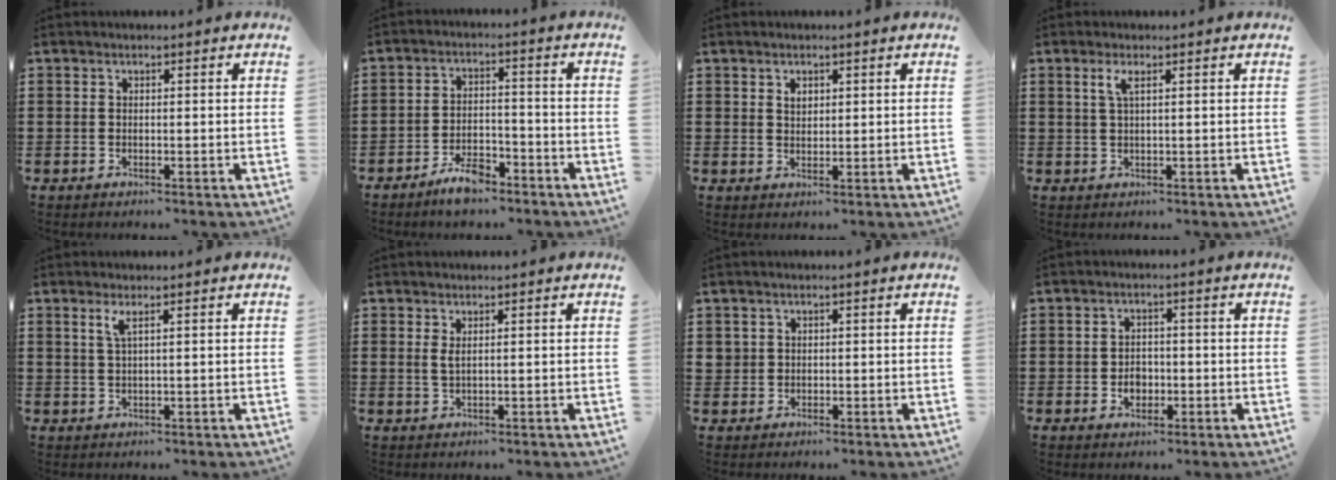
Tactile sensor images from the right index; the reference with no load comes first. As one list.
[{"total": 5.4, "force": [-4.1, 1.9, 2.9], "torque": [-0.051, 0.013, -0.075]}, {"total": 1.5, "force": [0.8, 1.0, 0.7], "torque": [-0.016, 0.005, 0.016]}, {"total": 2.2, "force": [0.9, 0.5, 1.9], "torque": [-0.041, 0.004, 0.014]}, {"total": 1.9, "force": [0.9, 0.0, 1.7], "torque": [-0.037, 0.000, 0.015]}, {"total": 1.2, "force": [0.5, 0.3, 1.0], "torque": [-0.023, 0.002, 0.009]}, {"total": 1.3, "force": [0.4, 1.2, 0.1], "torque": [-0.007, 0.005, 0.008]}, {"total": 2.9, "force": [-0.7, 2.3, 1.7], "torque": [-0.029, 0.002, -0.017]}]